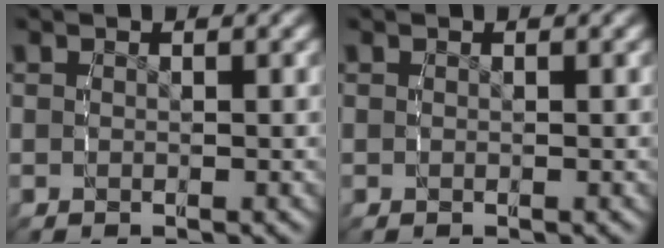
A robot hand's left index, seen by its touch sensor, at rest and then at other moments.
{"total": 0.0}